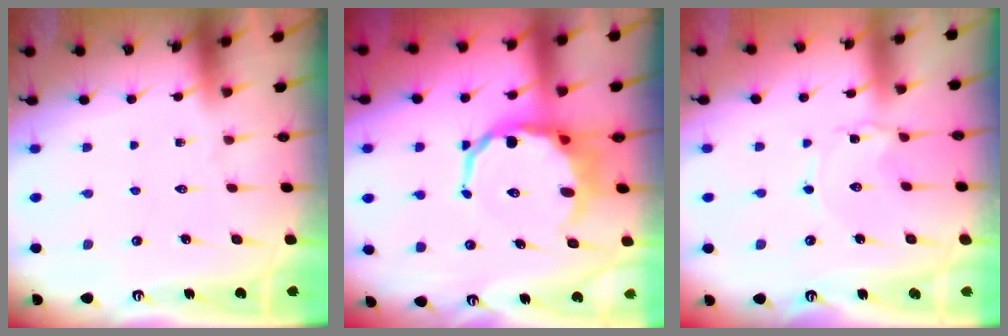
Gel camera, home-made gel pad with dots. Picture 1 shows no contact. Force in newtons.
{"total": 10.5, "press": 10.2, "slide": 2.7}
{"total": 0.9, "press": 0.9, "slide": 0.1}